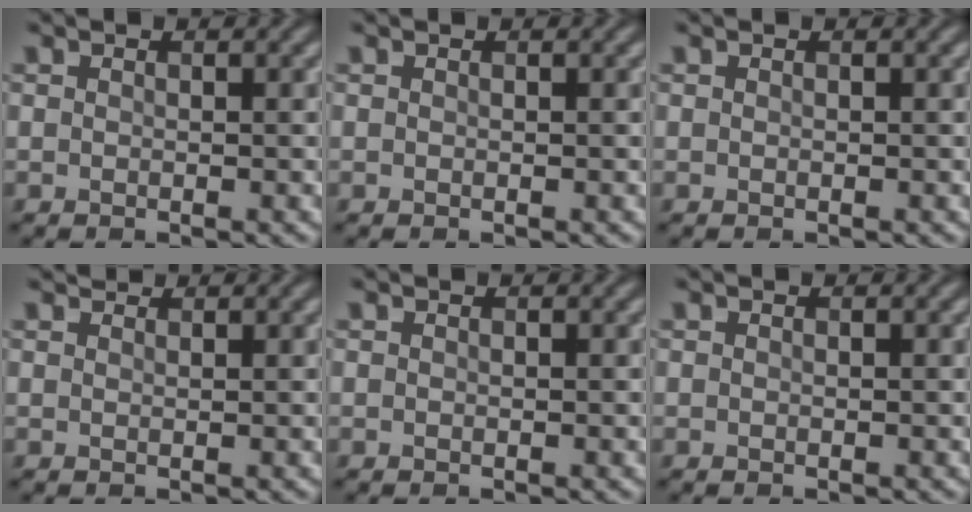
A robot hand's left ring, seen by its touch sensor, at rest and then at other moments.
{"total": 0.0}
{"total": 0.0}
{"total": 1.0, "force": [0.9, 0.1, 0.2], "torque": [-0.006, -0.003, 0.014]}
{"total": 0.0}
{"total": 0.0}